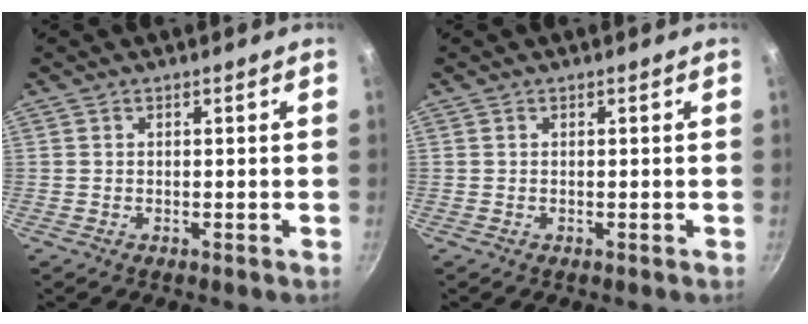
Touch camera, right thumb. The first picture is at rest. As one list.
[{"total": 0.0}]